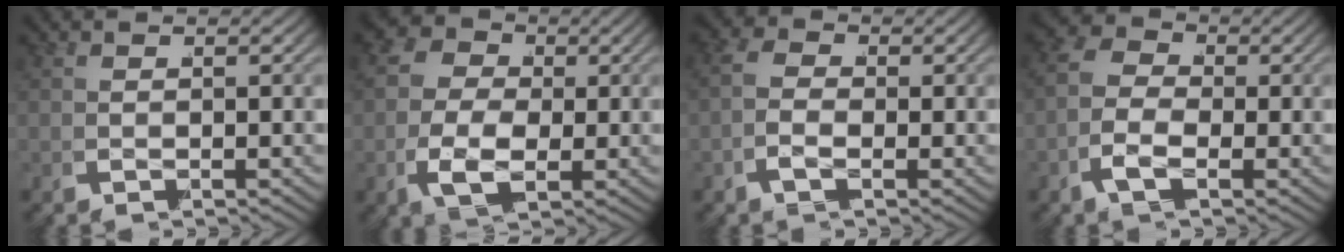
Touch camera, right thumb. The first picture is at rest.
{"total": 10.1, "force": [0.0, 7.9, 6.2], "torque": [-0.121, -0.018, -0.004]}
{"total": 3.2, "force": [-0.4, 2.3, 2.2], "torque": [-0.041, -0.004, -0.015]}
{"total": 6.6, "force": [-0.5, 4.8, 4.5], "torque": [-0.075, -0.005, -0.021]}